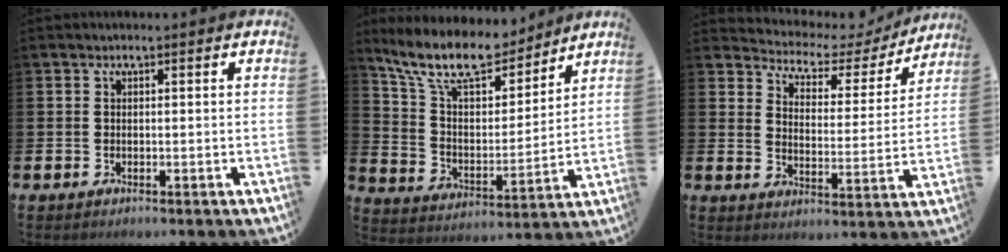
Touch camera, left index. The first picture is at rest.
{"total": 12.0, "force": [10.4, 3.7, 4.7], "torque": [-0.126, -0.063, 0.184]}
{"total": 3.8, "force": [3.3, 1.8, 0.4], "torque": [-0.039, -0.029, 0.047]}